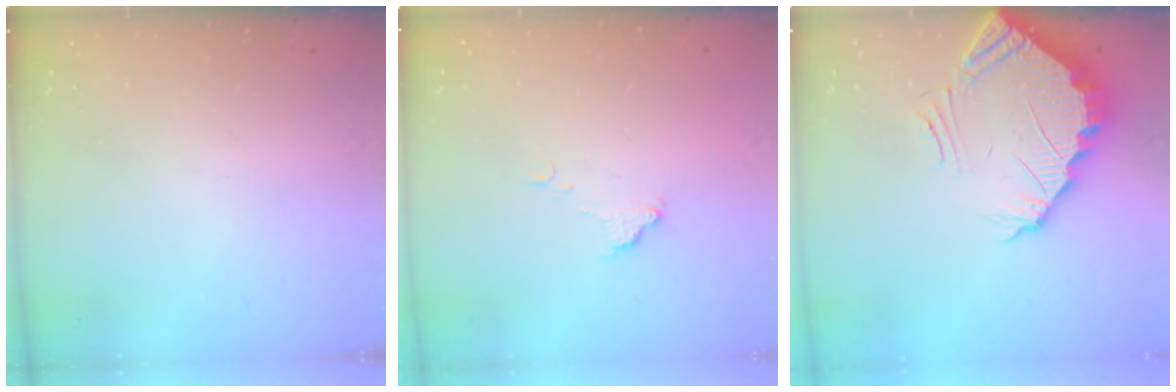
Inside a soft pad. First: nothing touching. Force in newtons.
{"total": 5.9, "press": 5.9, "slide": 0.3}
{"total": 4.0, "press": 4.0, "slide": 0.2}